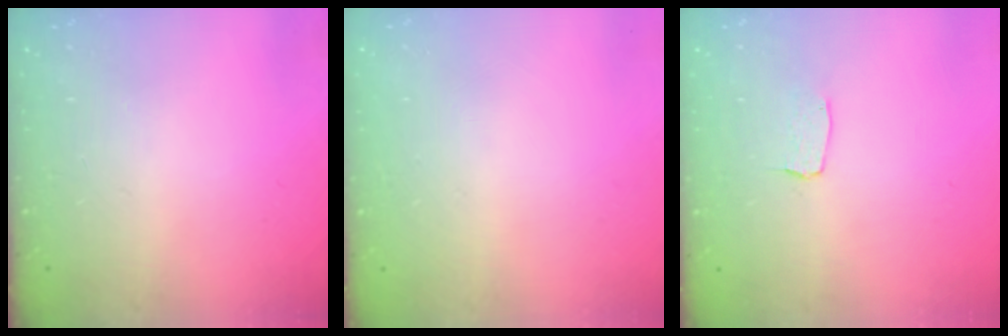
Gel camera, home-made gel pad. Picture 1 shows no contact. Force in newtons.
{"total": 0.0}
{"total": 3.0, "press": 3.0, "slide": 0.2}